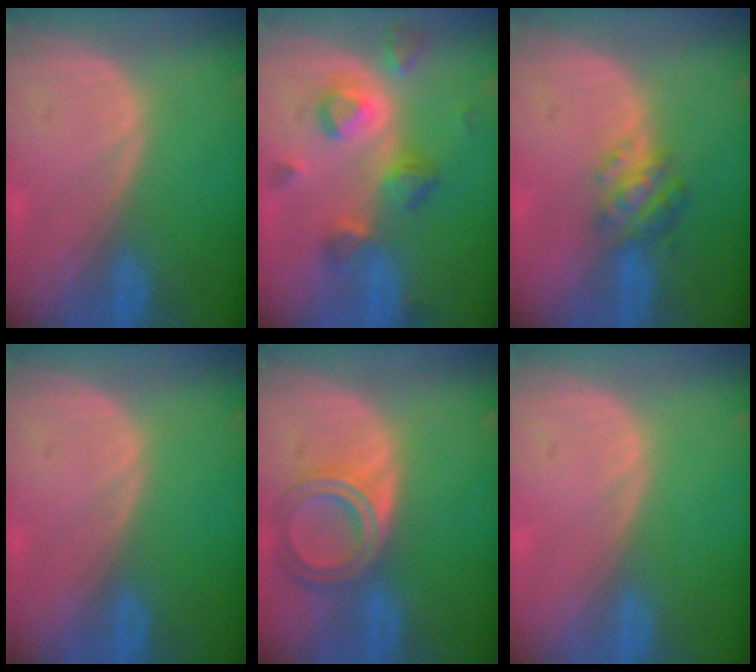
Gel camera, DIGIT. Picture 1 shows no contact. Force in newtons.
{"total": 7.2, "press": 7.1, "slide": 1.0}
{"total": 4.7, "press": 4.6, "slide": 1.0}
{"total": 0.0}
{"total": 6.5, "press": 5.8, "slide": 2.9}
{"total": 0.0}